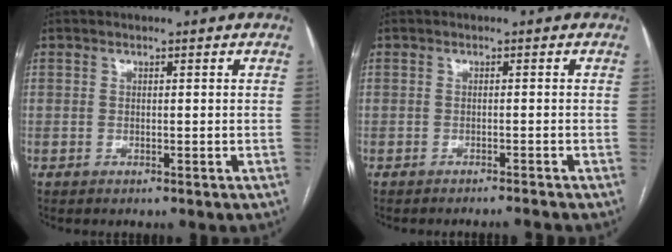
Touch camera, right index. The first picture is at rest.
{"total": 2.2, "force": [-2.0, -1.0, 0.1], "torque": [0.004, -0.005, -0.028]}